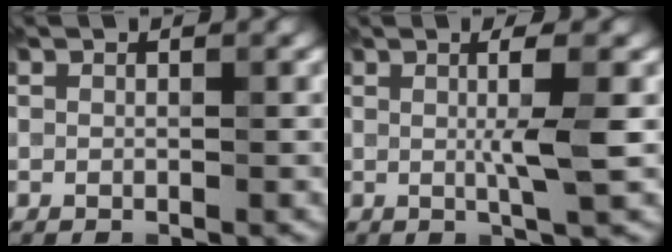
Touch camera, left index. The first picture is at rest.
{"total": 3.8, "force": [0.3, 0.5, 3.8], "torque": [-0.060, -0.002, -0.001]}